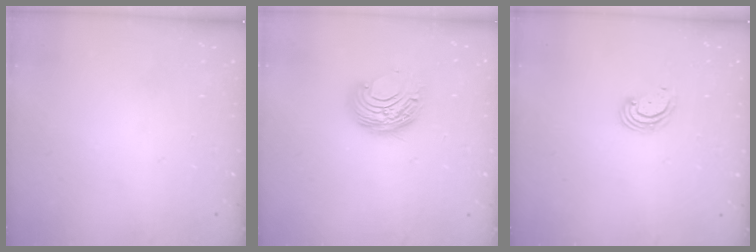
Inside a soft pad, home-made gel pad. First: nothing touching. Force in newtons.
{"total": 9.0, "press": 9.0, "slide": 0.2}
{"total": 3.1, "press": 3.1, "slide": 0.6}